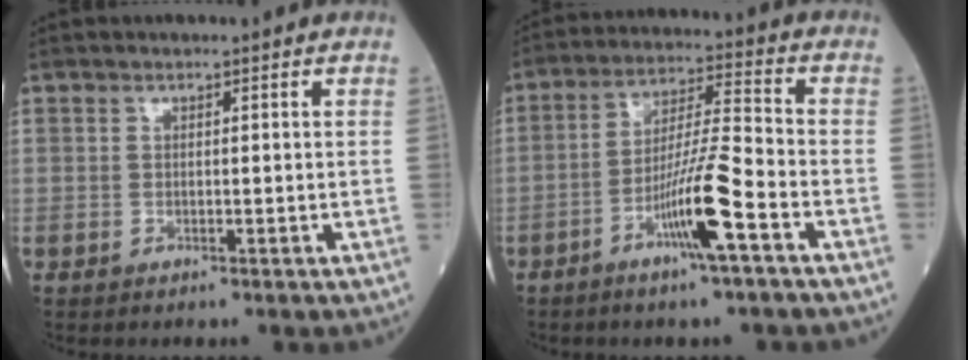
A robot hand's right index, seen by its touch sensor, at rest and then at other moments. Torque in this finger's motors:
{"motor_torque": [1.24, -0.69, 0.67, 0.17]}